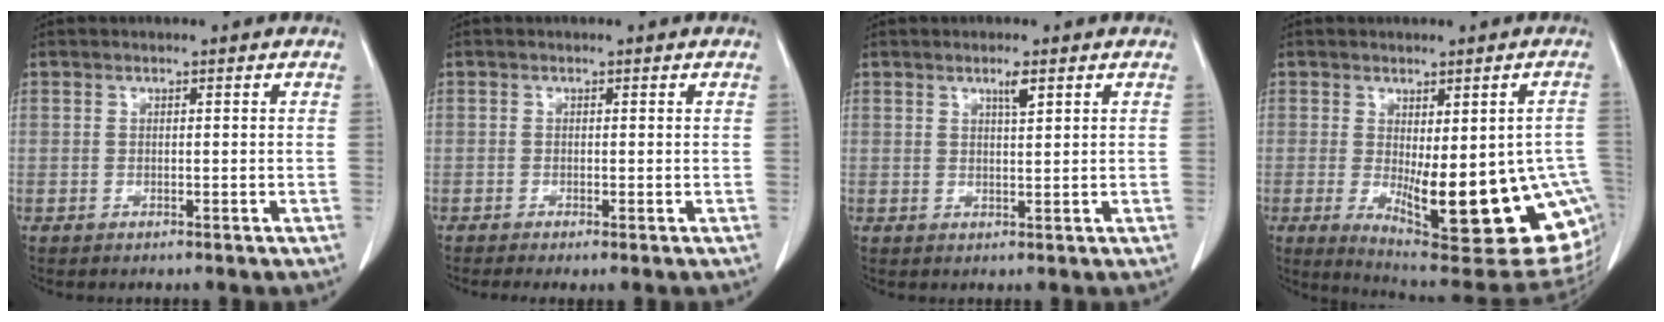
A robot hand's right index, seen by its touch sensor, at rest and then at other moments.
{"total": 1.4, "force": [-0.8, 0.1, 1.2], "torque": [-0.021, -0.005, -0.015]}
{"total": 2.1, "force": [1.2, 0.1, 1.7], "torque": [-0.033, -0.002, 0.021]}
{"total": 21.6, "force": [-5.4, 6.2, 19.9], "torque": [-0.174, -0.014, -0.057]}